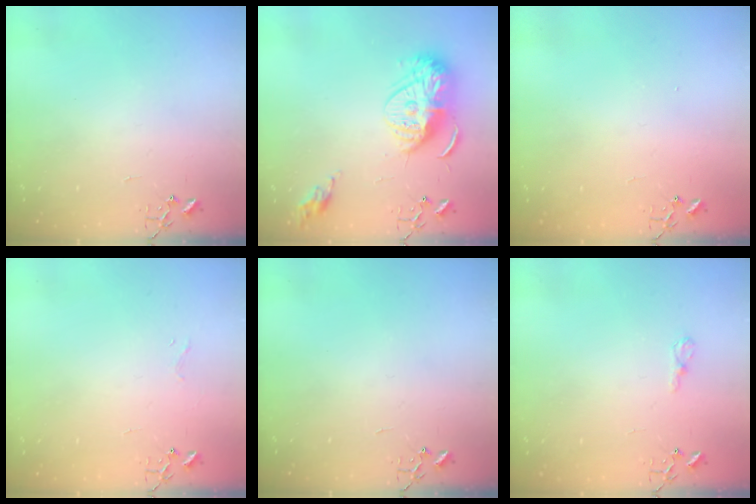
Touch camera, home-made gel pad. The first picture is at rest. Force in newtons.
{"total": 15.5, "press": 15.4, "slide": 1.4}
{"total": 1.1, "press": 1.1, "slide": 0.1}
{"total": 3.3, "press": 3.3, "slide": 0.3}
{"total": 0.0}
{"total": 7.3, "press": 7.3, "slide": 0.9}